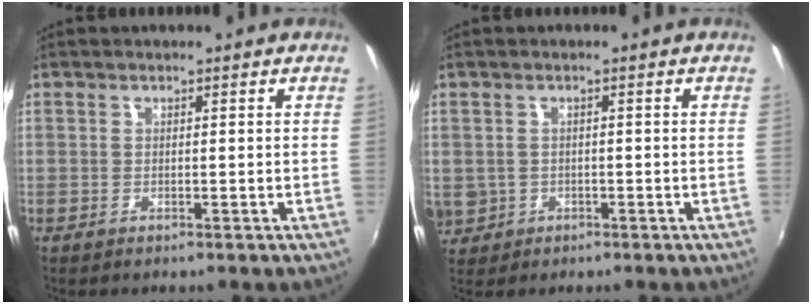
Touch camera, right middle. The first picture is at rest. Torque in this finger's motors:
{"motor_torque": [-0.08, 0.08, -0.03, -0.01]}